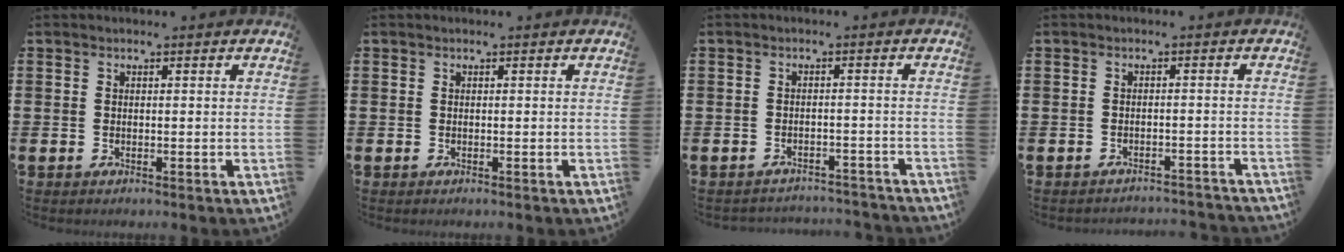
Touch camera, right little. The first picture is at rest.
{"total": 0.0}
{"total": 1.9, "force": [-1.9, 0.0, -0.1], "torque": [-0.004, 0.002, -0.041]}
{"total": 1.6, "force": [-1.6, -0.1, 0.0], "torque": [-0.004, 0.004, -0.033]}